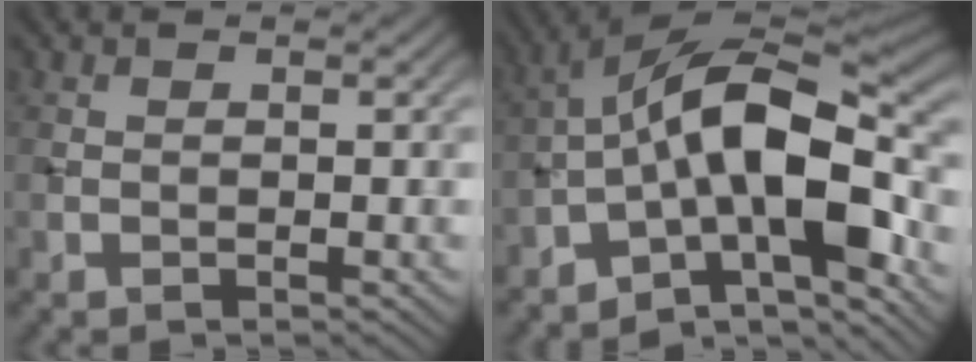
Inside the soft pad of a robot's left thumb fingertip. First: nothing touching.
{"total": 14.9, "force": [-4.4, 6.1, 12.9], "torque": [-0.189, 0.018, -0.090]}